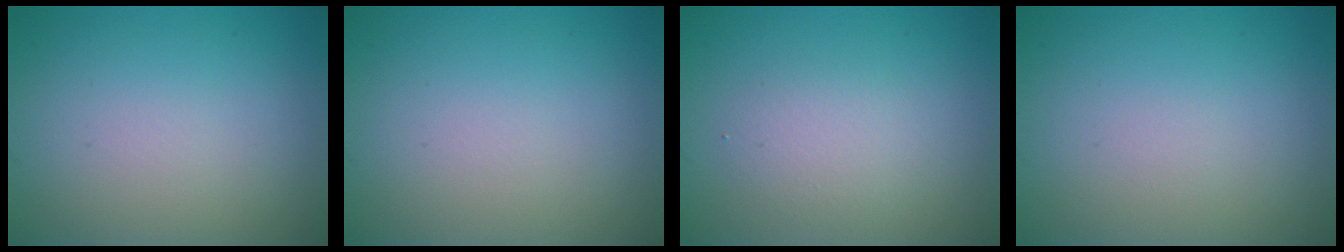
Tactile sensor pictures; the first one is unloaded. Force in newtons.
{"total": 0.0}
{"total": 1.9, "press": 1.9, "slide": 0.2}
{"total": 0.0}